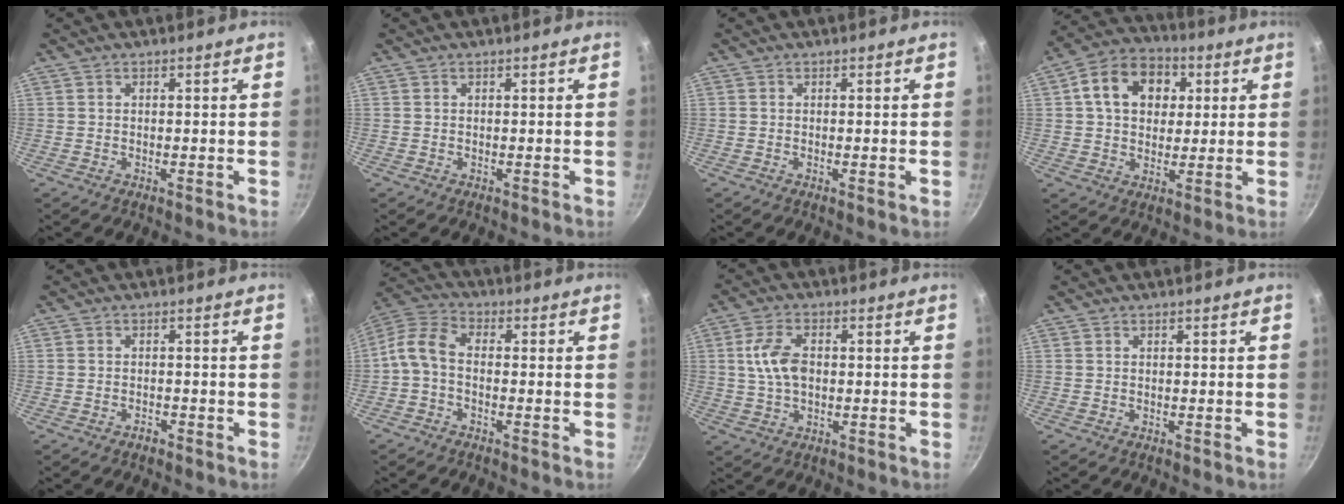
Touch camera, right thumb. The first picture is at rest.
{"total": 0.0}
{"total": 0.7, "force": [-0.2, 0.1, 0.6], "torque": [-0.012, -0.001, -0.005]}
{"total": 13.5, "force": [3.5, 10.2, 8.1], "torque": [-0.112, 0.016, 0.045]}
{"total": 1.4, "force": [-1.1, 0.7, 0.5], "torque": [-0.007, 0.015, -0.018]}
{"total": 7.0, "force": [-1.7, 4.4, 5.2], "torque": [-0.117, 0.037, -0.050]}
{"total": 7.4, "force": [0.5, 4.5, 5.9], "torque": [-0.108, 0.012, 0.006]}
{"total": 0.0}